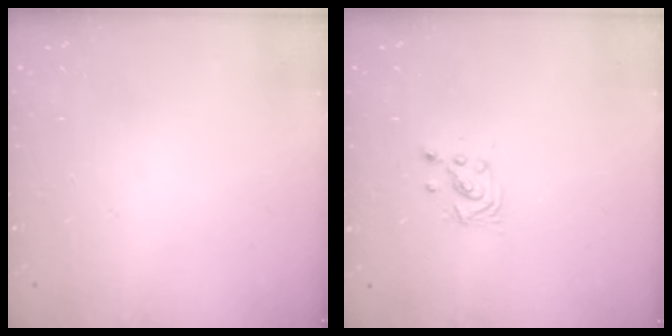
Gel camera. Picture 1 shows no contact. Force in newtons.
{"total": 3.0, "press": 2.9, "slide": 0.5}